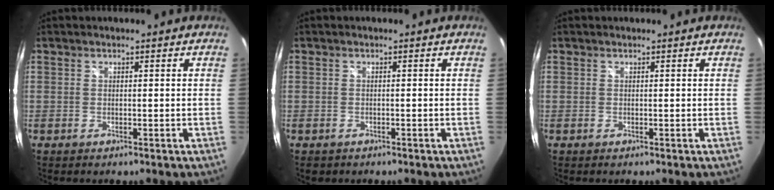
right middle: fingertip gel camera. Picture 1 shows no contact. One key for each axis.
{"total": 1.1, "fx": -0.7, "fy": 0.8, "fz": 0.2, "tx": -0.009, "ty": -0.003, "tz": -0.011}
{"total": 0.0}